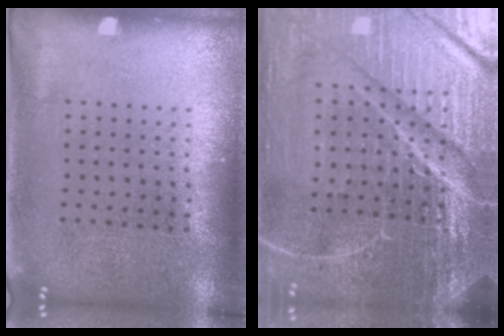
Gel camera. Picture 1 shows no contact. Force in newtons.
{"total": 6.5, "press": 5.8, "slide": 3.0}